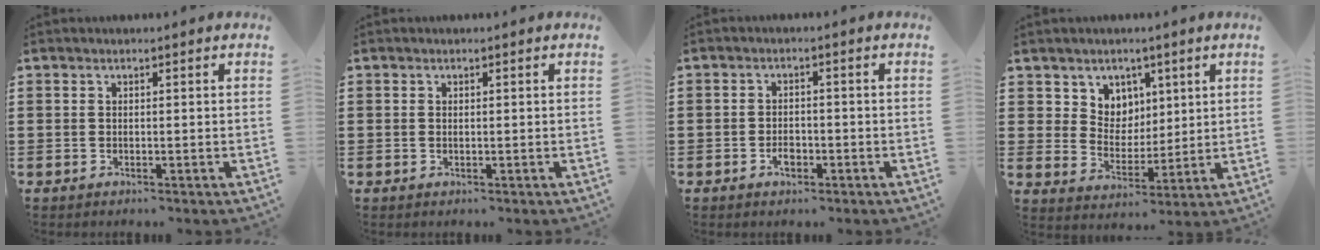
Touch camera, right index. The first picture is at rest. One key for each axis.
{"total": 0.0}
{"total": 2.2, "fx": -1.0, "fy": 1.3, "fz": 1.5, "tx": -0.030, "ty": 0.002, "tz": -0.019}
{"total": 5.7, "fx": 3.4, "fy": 4.6, "fz": -0.1, "tx": -0.033, "ty": -0.002, "tz": 0.065}